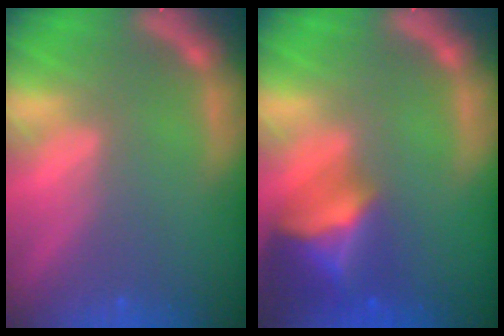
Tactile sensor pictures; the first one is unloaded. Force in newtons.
{"total": 7.5}